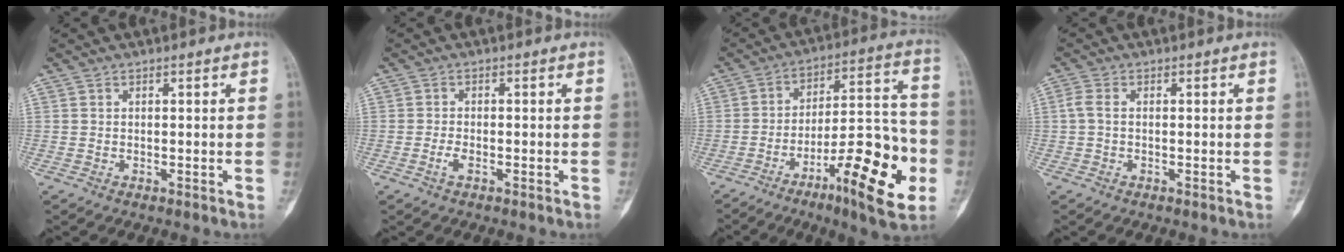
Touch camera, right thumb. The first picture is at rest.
{"total": 1.8, "force": [-1.0, 0.6, 1.4], "torque": [-0.036, 0.004, -0.020]}
{"total": 20.6, "force": [-8.2, 5.3, 18.1], "torque": [-0.265, 0.046, -0.121]}
{"total": 2.3, "force": [0.0, 1.3, 1.9], "torque": [-0.049, 0.006, -0.003]}